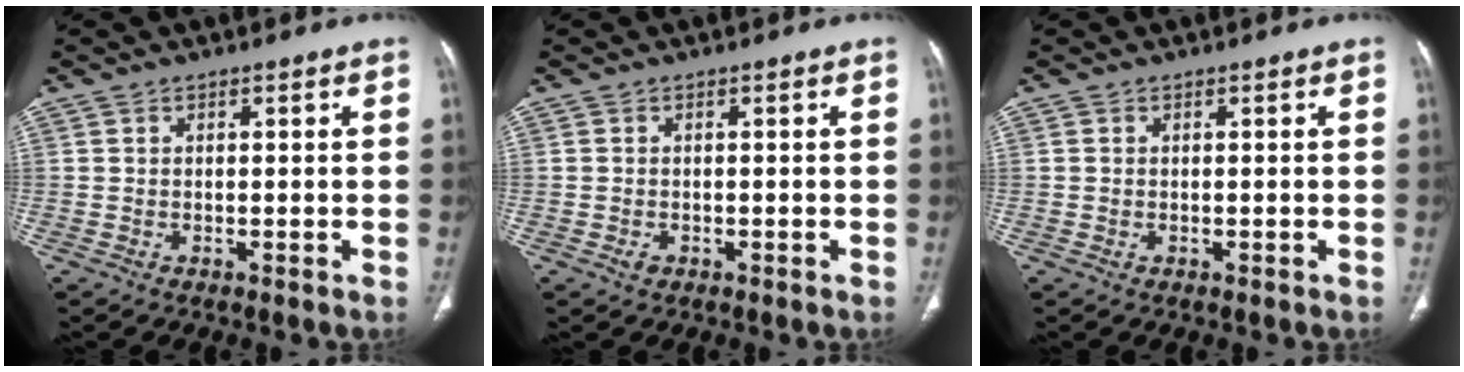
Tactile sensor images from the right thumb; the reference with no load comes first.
{"total": 1.1, "force": [-0.5, 0.8, 0.5], "torque": [-0.010, 0.003, -0.004]}
{"total": 0.0}